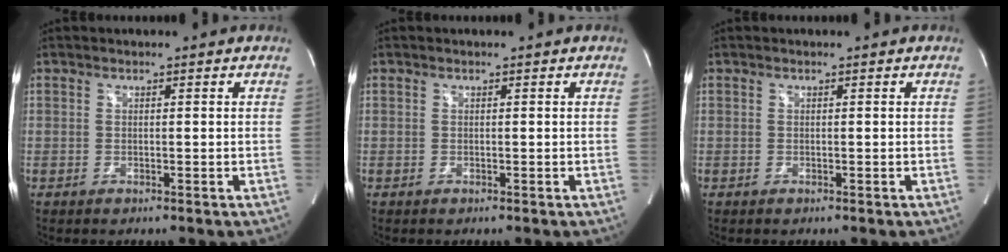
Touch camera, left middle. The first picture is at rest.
{"total": 0.0}
{"total": 0.0}